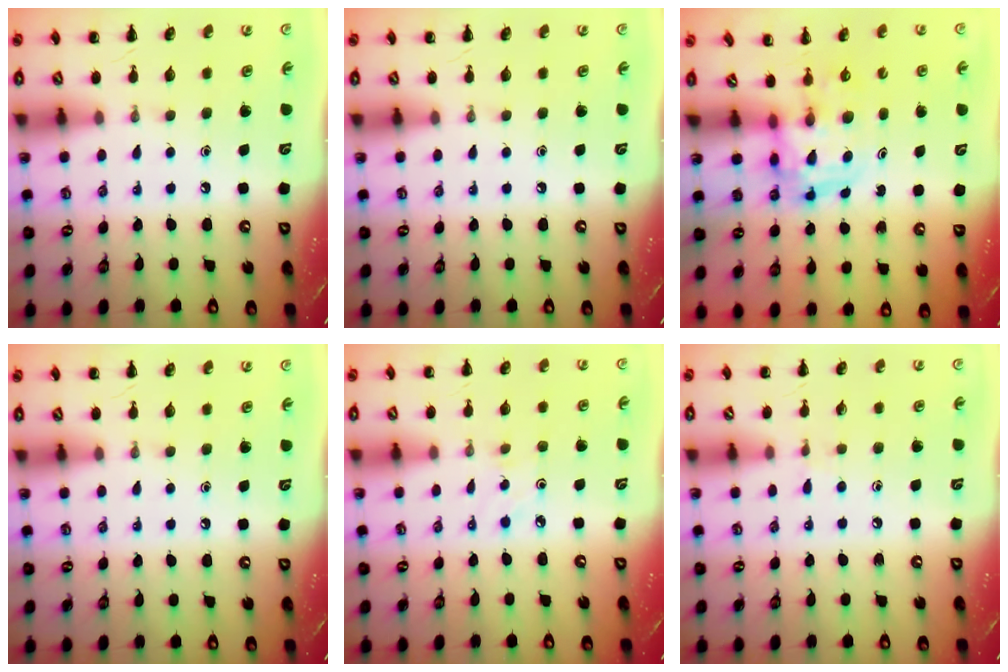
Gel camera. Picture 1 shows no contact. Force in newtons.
{"total": 0.0}
{"total": 3.4, "press": 3.3, "slide": 0.6}
{"total": 0.0}
{"total": 2.1, "press": 2.0, "slide": 0.8}
{"total": 4.7, "press": 4.3, "slide": 1.9}